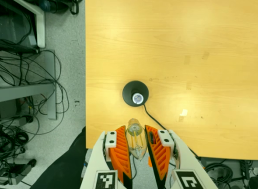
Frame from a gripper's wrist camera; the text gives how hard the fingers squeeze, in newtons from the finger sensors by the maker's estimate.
{"total": 13.1, "left": 13.8, "right": 12.4}